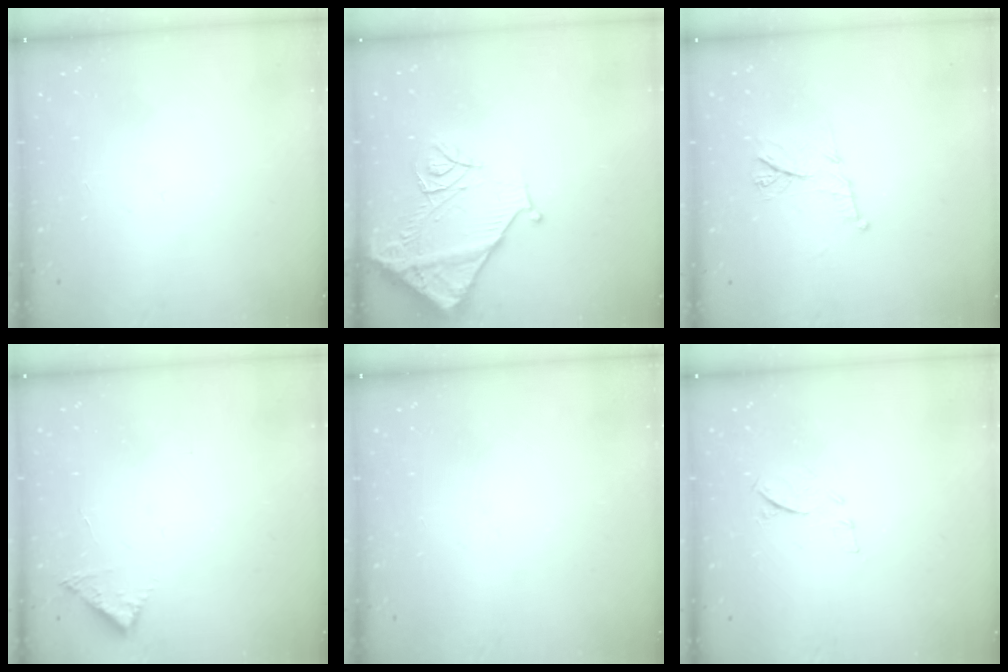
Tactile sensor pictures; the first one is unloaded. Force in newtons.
{"total": 12.4, "press": 12.3, "slide": 1.6}
{"total": 9.5, "press": 9.5, "slide": 0.2}
{"total": 3.6, "press": 3.6, "slide": 0.1}
{"total": 0.0}
{"total": 8.6, "press": 8.5, "slide": 1.1}